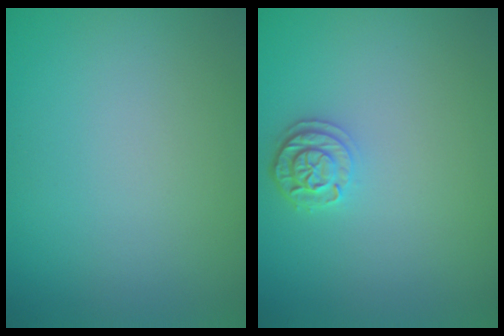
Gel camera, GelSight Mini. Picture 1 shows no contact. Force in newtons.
{"total": 2.1, "press": 1.8, "slide": 0.9}